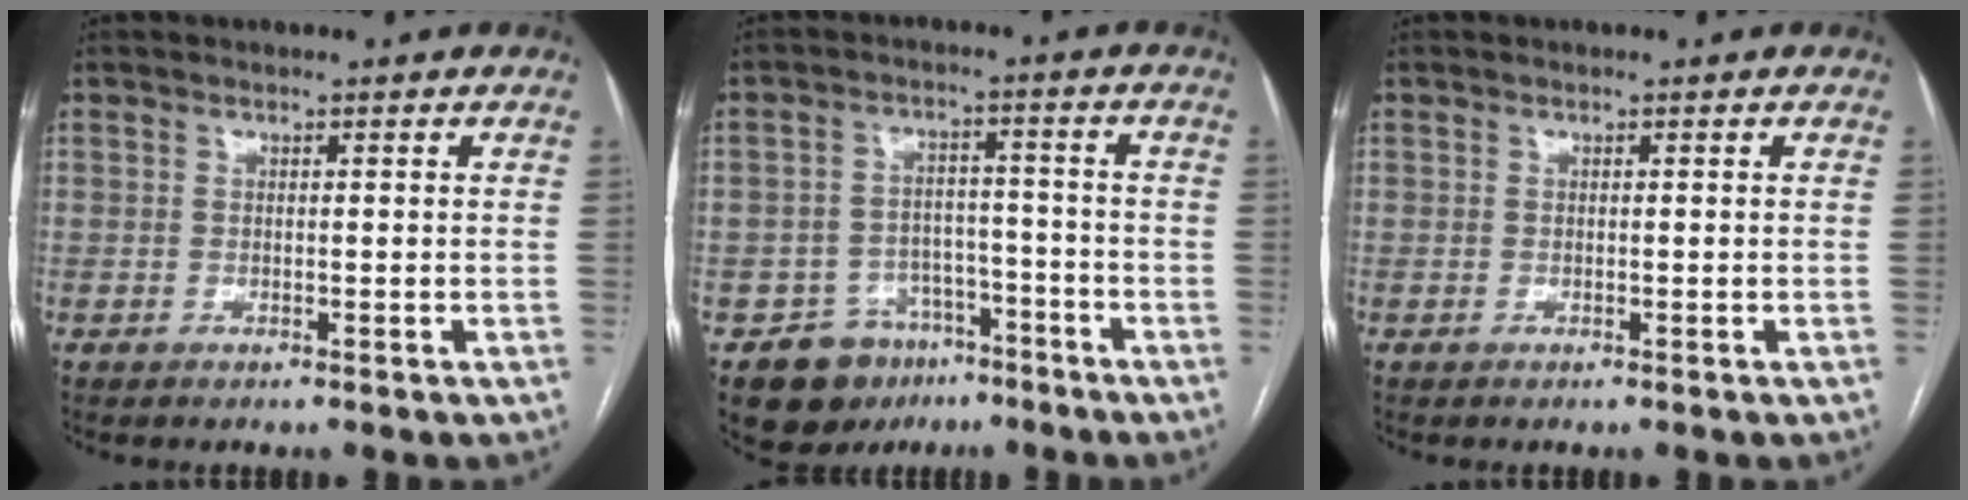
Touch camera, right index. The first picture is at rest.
{"total": 9.1, "force": [-5.8, 6.6, 2.3], "torque": [-0.030, 0.021, -0.084]}
{"total": 0.0}